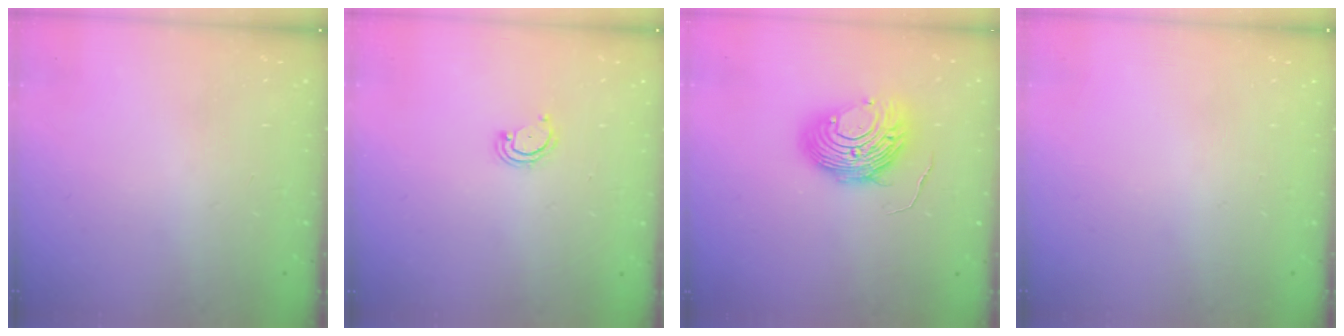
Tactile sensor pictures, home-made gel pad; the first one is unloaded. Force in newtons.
{"total": 3.1, "press": 3.0, "slide": 0.4}
{"total": 11.6, "press": 11.5, "slide": 1.2}
{"total": 0.0}